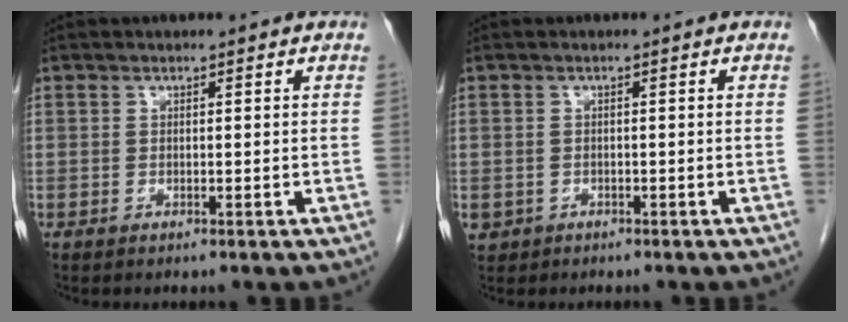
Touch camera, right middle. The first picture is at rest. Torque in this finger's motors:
{"motor_torque": [0.62, -0.41, 0.26, 0.03]}